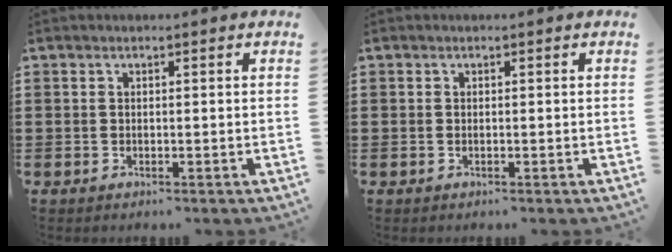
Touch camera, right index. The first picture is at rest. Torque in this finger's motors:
{"motor_torque": [0.50, 1.64, 0.02, -0.01]}